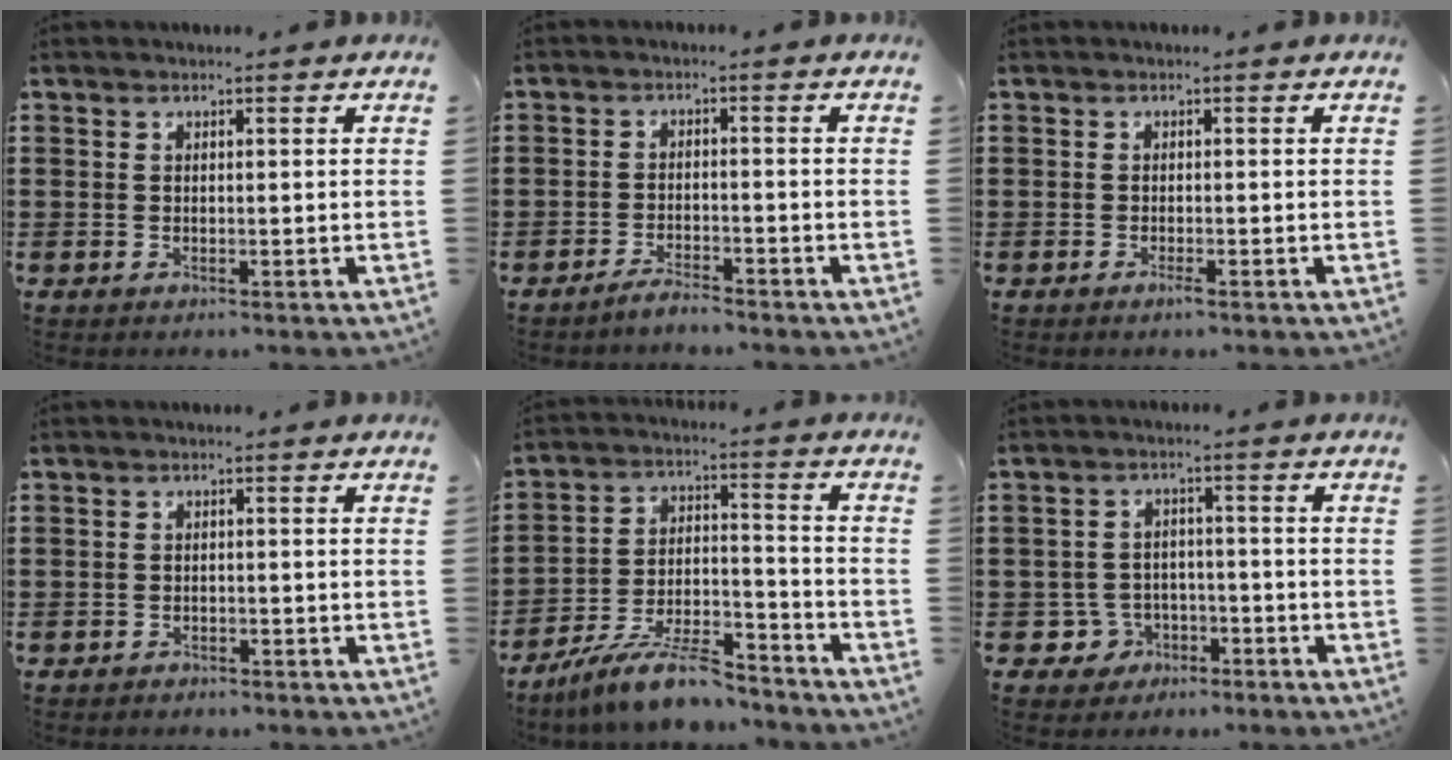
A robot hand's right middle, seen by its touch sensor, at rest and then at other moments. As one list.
[{"total": 2.5, "force": [-2.4, 0.1, 0.7], "torque": [-0.014, 0.003, -0.046]}, {"total": 0.6, "force": [-0.4, 0.1, 0.5], "torque": [-0.010, -0.004, -0.006]}, {"total": 1.2, "force": [-1.1, 0.4, -0.1], "torque": [0.000, 0.004, -0.026]}, {"total": 10.5, "force": [-8.9, 1.8, 5.3], "torque": [-0.094, 0.023, -0.168]}, {"total": 4.2, "force": [-2.4, 3.3, 0.7], "torque": [-0.033, 0.006, -0.052]}]